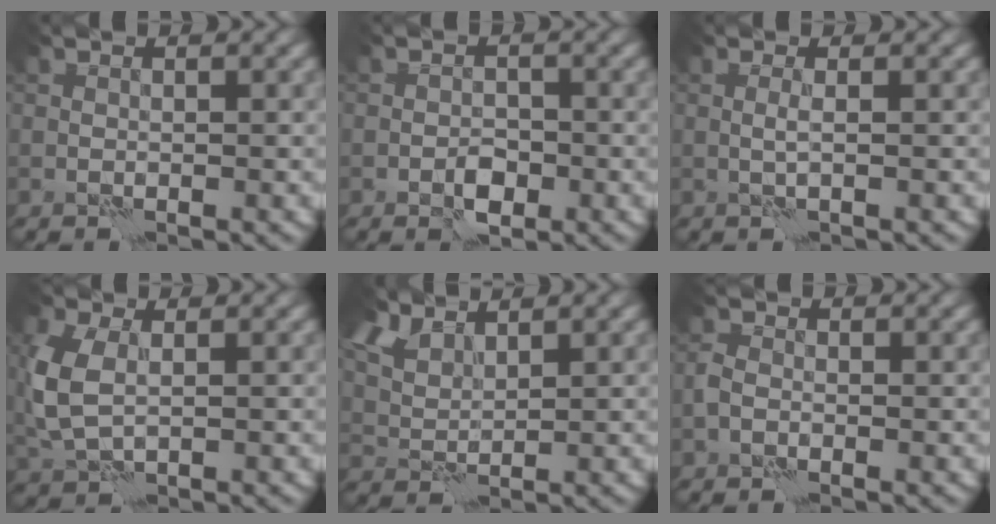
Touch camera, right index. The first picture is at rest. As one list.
[{"total": 1.9, "force": [-1.1, 1.0, 1.3], "torque": [-0.017, 0.003, -0.018]}, {"total": 0.7, "force": [0.2, -0.4, 0.6], "torque": [-0.016, 0.000, 0.002]}, {"total": 4.9, "force": [0.5, 3.3, 3.6], "torque": [-0.109, -0.005, 0.012]}, {"total": 3.8, "force": [3.2, 1.5, 1.4], "torque": [-0.043, -0.003, 0.075]}, {"total": 0.8, "force": [-0.5, 0.5, 0.4], "torque": [-0.010, 0.003, -0.015]}]